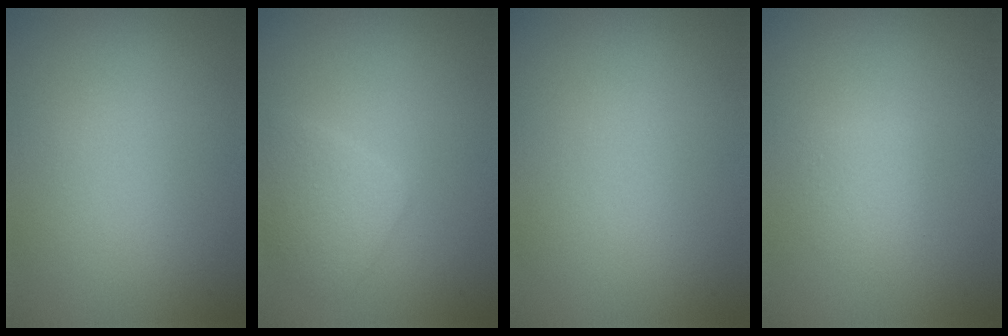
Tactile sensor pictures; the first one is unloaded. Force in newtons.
{"total": 2.4, "press": 2.4, "slide": 0.0}
{"total": 0.0}
{"total": 1.3, "press": 1.3, "slide": 0.1}